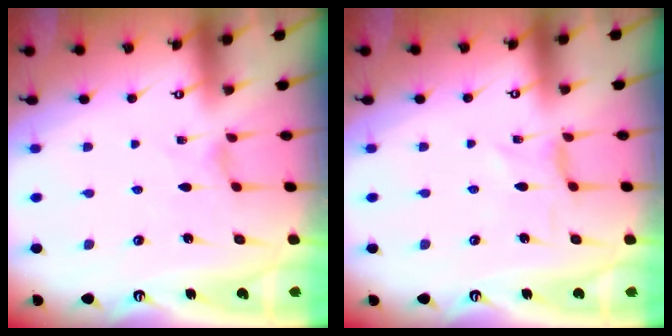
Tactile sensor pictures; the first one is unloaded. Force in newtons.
{"total": 0.0}